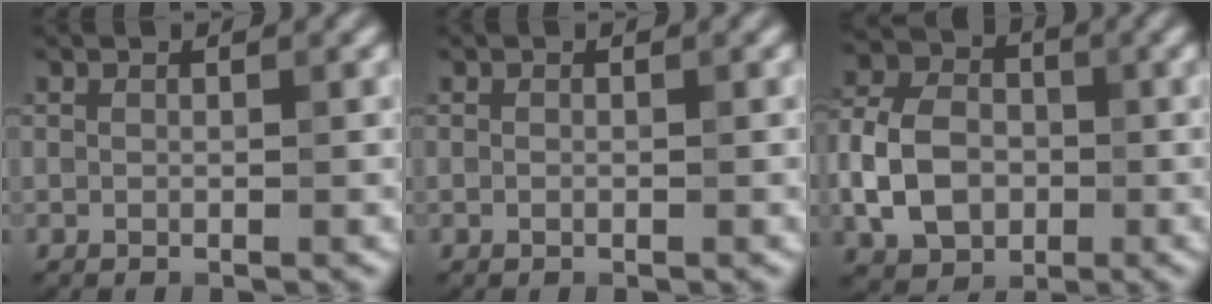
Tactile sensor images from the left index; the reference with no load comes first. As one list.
[{"total": 0.0}, {"total": 6.8, "force": [-1.6, 5.0, 4.2], "torque": [-0.098, 0.007, -0.041]}]